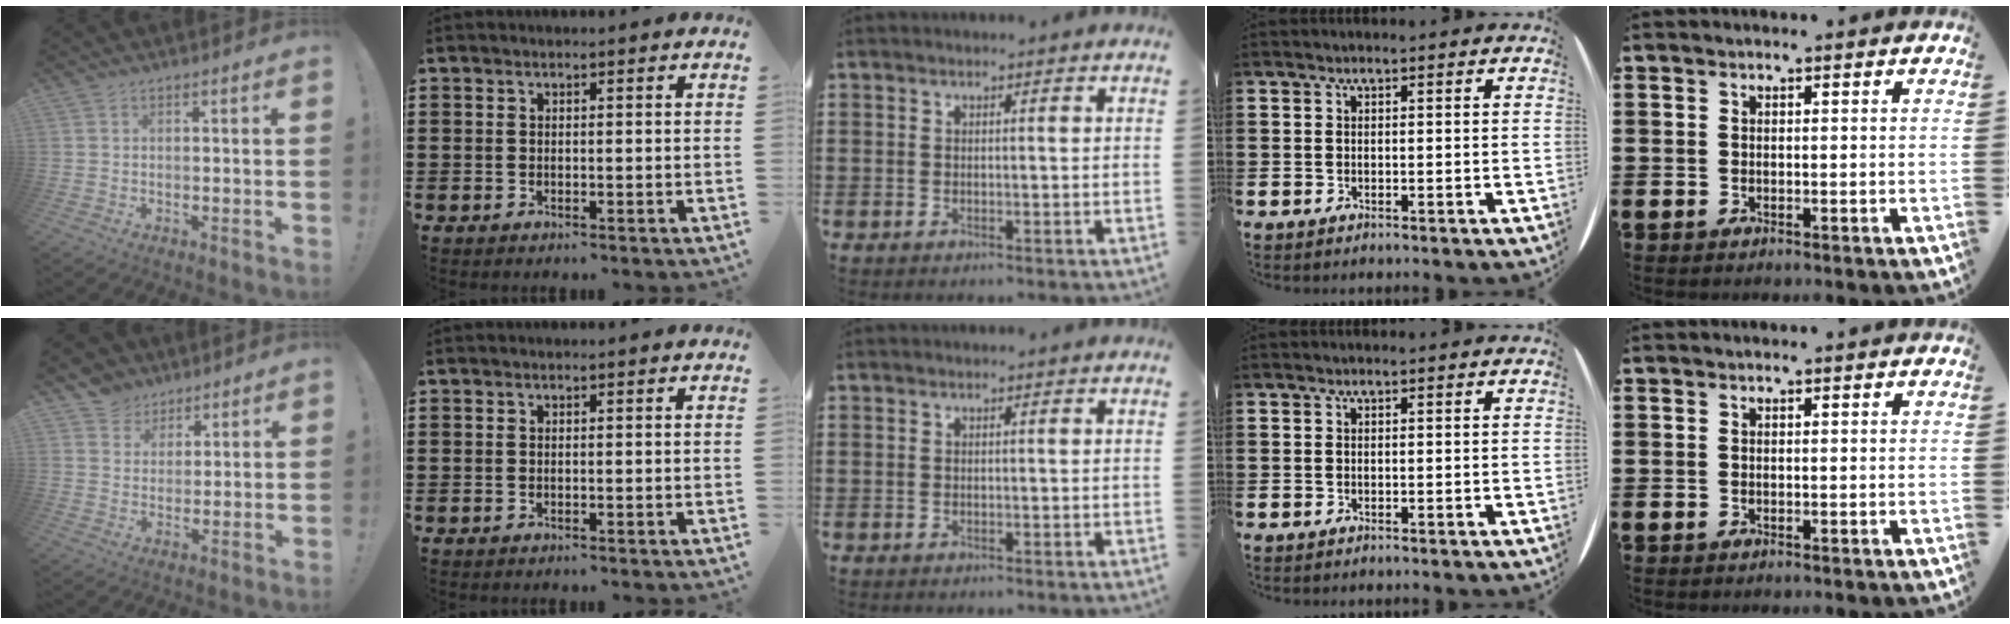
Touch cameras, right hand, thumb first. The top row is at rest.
{"thumb": {"total": 6.0, "force": [3.8, 4.5, 0.2], "torque": [-0.013, -0.029, 0.078]}}